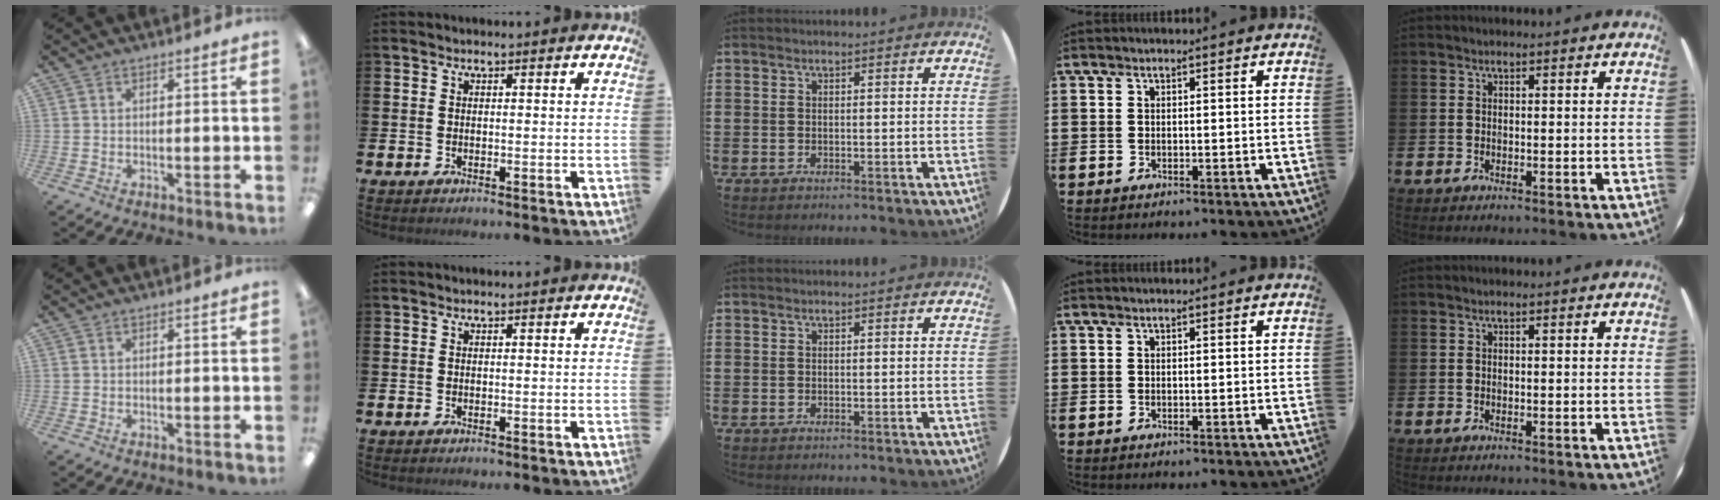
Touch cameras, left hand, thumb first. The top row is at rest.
{}